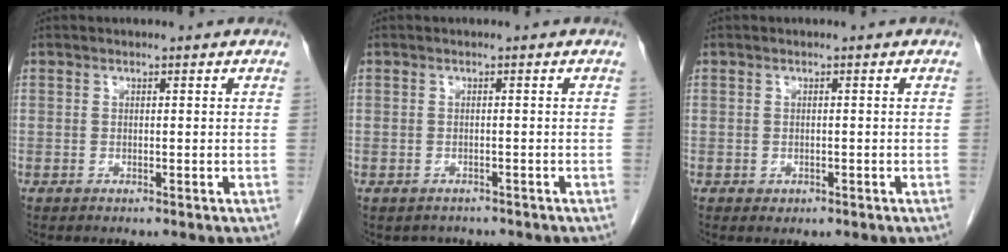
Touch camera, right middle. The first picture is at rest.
{"total": 2.4, "force": [-2.0, 1.3, 0.0], "torque": [-0.004, 0.002, -0.029]}
{"total": 0.8, "force": [-0.3, 0.7, 0.3], "torque": [-0.007, 0.001, 0.001]}